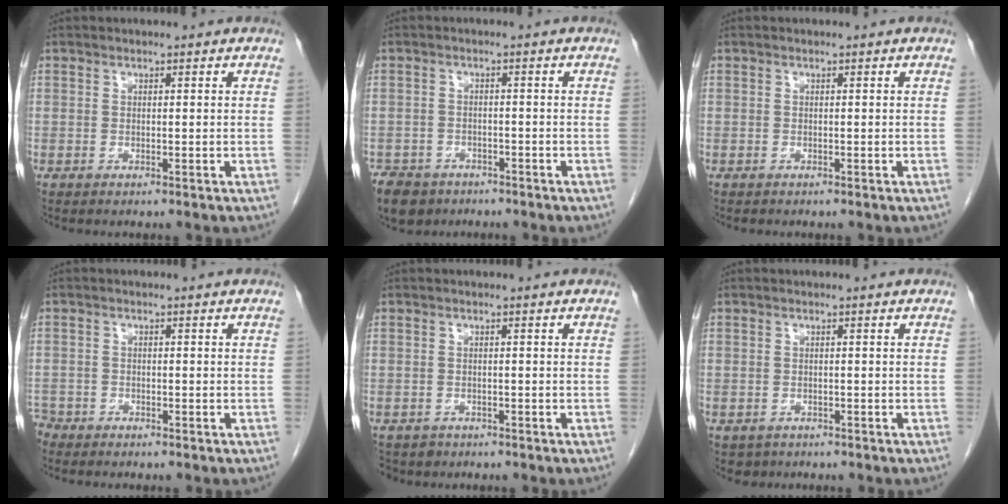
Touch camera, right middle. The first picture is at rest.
{"total": 6.5, "force": [-4.9, 4.1, 1.5], "torque": [-0.033, 0.000, -0.077]}
{"total": 0.0}
{"total": 2.8, "force": [-2.5, 1.3, 0.1], "torque": [-0.004, 0.000, -0.047]}
{"total": 2.7, "force": [-1.9, 1.9, -0.1], "torque": [-0.001, 0.002, -0.033]}
{"total": 2.0, "force": [-1.4, 1.4, 0.1], "torque": [-0.009, 0.001, -0.019]}